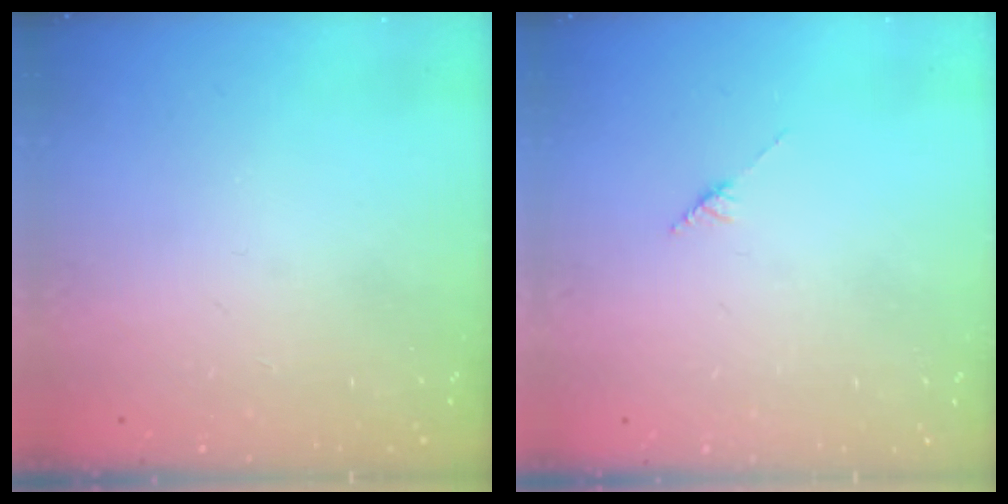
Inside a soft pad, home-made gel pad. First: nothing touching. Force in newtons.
{"total": 2.8, "press": 2.8, "slide": 0.4}